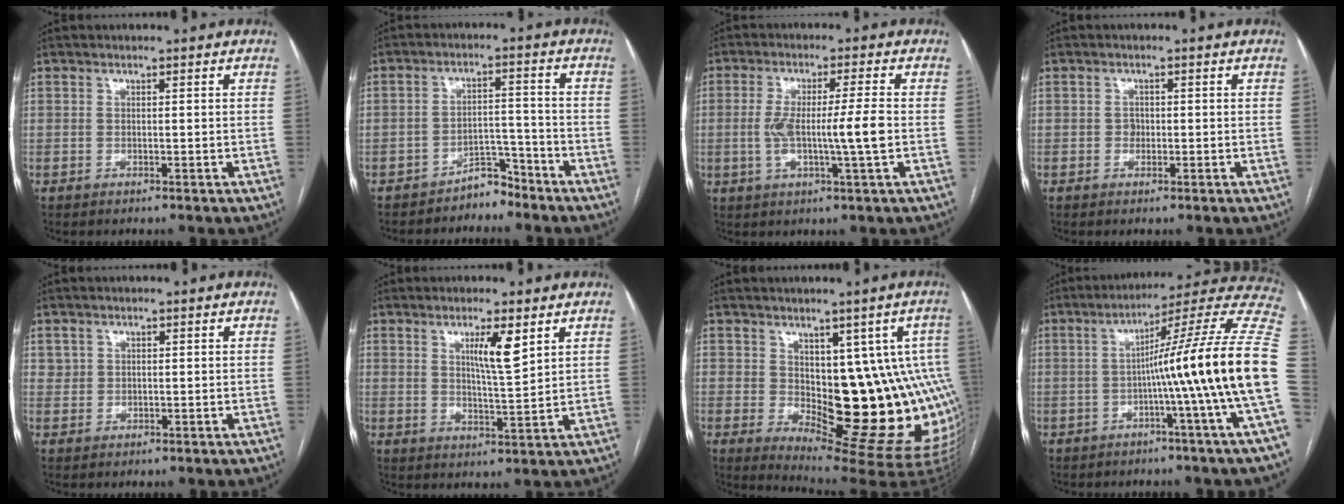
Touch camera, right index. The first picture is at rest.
{"total": 4.2, "force": [-3.8, 1.6, 0.5], "torque": [0.001, 0.011, -0.060]}
{"total": 8.4, "force": [-0.8, 0.0, 8.3], "torque": [-0.154, 0.002, -0.014]}
{"total": 1.2, "force": [-0.1, 1.1, 0.6], "torque": [-0.006, 0.004, -0.002]}
{"total": 1.5, "force": [0.7, 1.3, 0.0], "torque": [0.013, 0.004, 0.007]}
{"total": 5.8, "force": [2.8, 0.3, 5.0], "torque": [-0.086, -0.010, 0.049]}
{"total": 16.6, "force": [0.1, 6.4, 15.3], "torque": [-0.139, 0.012, 0.023]}
{"total": 19.9, "force": [-2.7, -2.8, 19.5], "torque": [-0.218, 0.025, -0.058]}